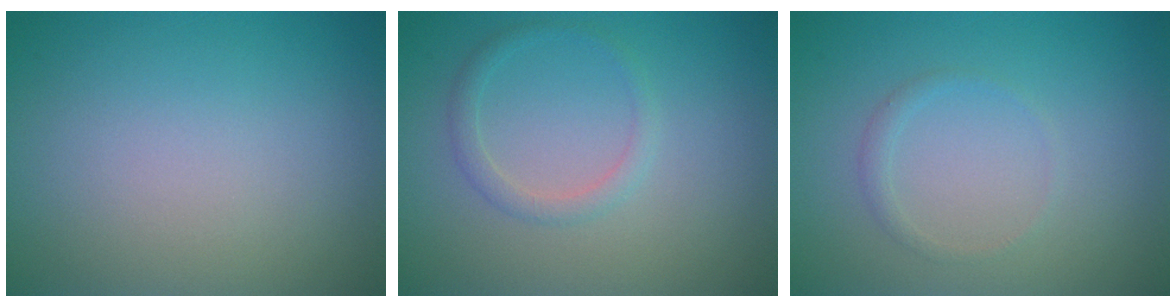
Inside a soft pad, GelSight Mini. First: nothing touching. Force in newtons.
{"total": 1.5, "press": 1.5, "slide": 0.0}
{"total": 0.9, "press": 0.8, "slide": 0.1}